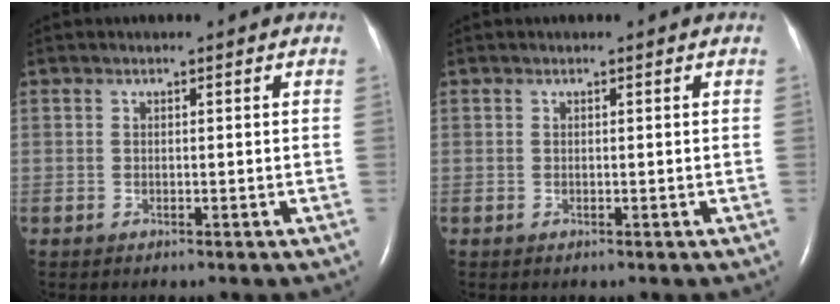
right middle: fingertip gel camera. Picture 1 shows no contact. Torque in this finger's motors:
{"motor_torque": [0.04, -0.11, 0.00, 0.00]}